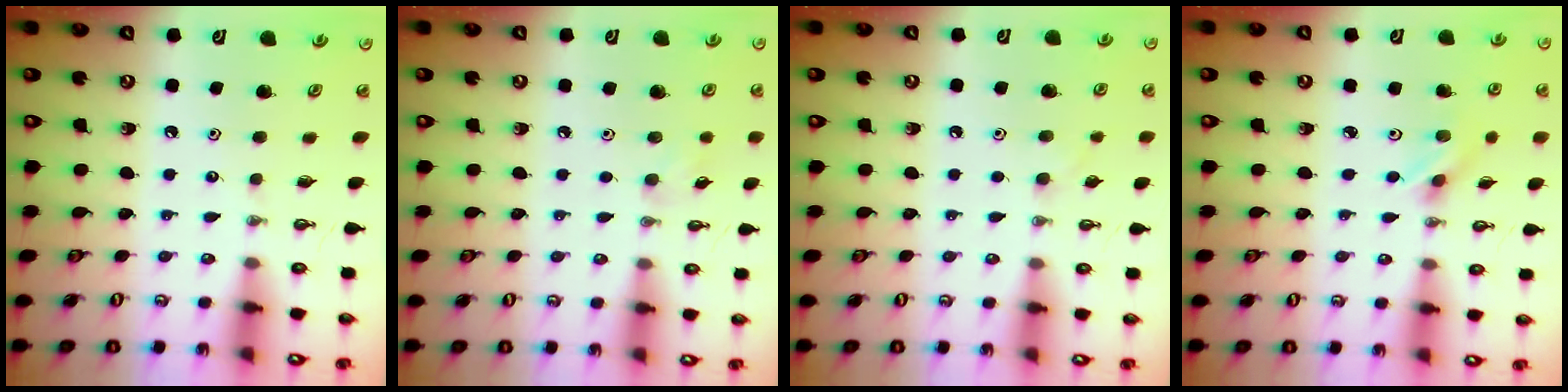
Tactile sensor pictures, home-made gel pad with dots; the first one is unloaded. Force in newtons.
{"total": 5.2, "press": 5.0, "slide": 1.7}
{"total": 5.7, "press": 4.7, "slide": 3.2}
{"total": 2.2, "press": 2.1, "slide": 0.6}